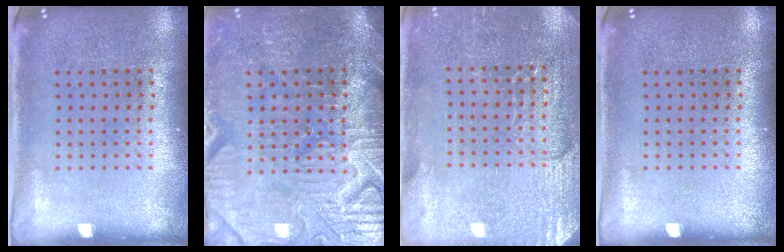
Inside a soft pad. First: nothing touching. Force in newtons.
{"total": 3.9, "press": 3.8, "slide": 1.1}
{"total": 2.9, "press": 2.9, "slide": 0.2}
{"total": 0.0}